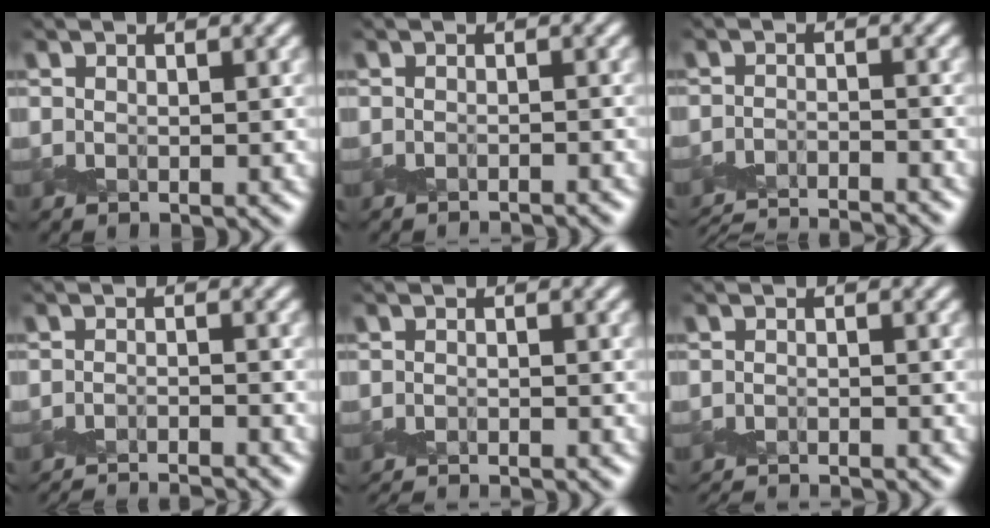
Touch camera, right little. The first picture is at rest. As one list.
[{"total": 1.6, "force": [-1.6, -0.2, 0.0], "torque": [0.006, -0.002, -0.030]}, {"total": 8.5, "force": [-8.3, 0.9, 1.4], "torque": [-0.014, -0.012, -0.127]}, {"total": 6.8, "force": [-6.6, 0.4, 1.3], "torque": [-0.015, -0.013, -0.102]}, {"total": 2.7, "force": [-2.6, -0.4, 0.4], "torque": [-0.005, -0.010, -0.054]}, {"total": 3.1, "force": [-3.0, -0.4, 0.5], "torque": [-0.006, -0.010, -0.062]}]